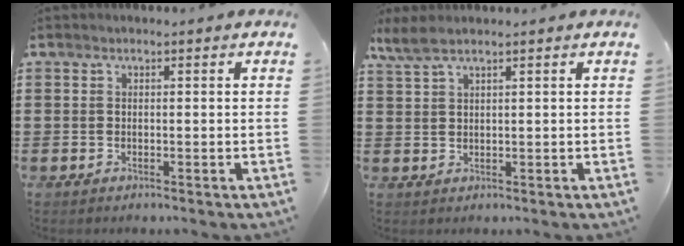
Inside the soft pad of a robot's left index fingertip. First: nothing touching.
{"total": 2.7, "force": [1.9, 0.3, 1.8], "torque": [-0.040, 0.000, 0.035]}